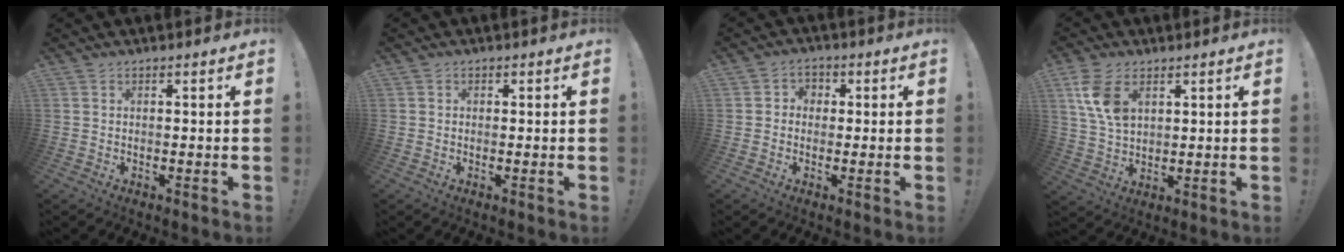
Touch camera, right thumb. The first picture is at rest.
{"total": 0.6, "force": [0.4, 0.4, 0.3], "torque": [0.003, -0.002, 0.005]}
{"total": 3.1, "force": [0.0, 2.9, 1.2], "torque": [-0.018, 0.006, 0.000]}
{"total": 10.6, "force": [4.6, 6.5, 7.0], "torque": [-0.129, -0.004, 0.090]}